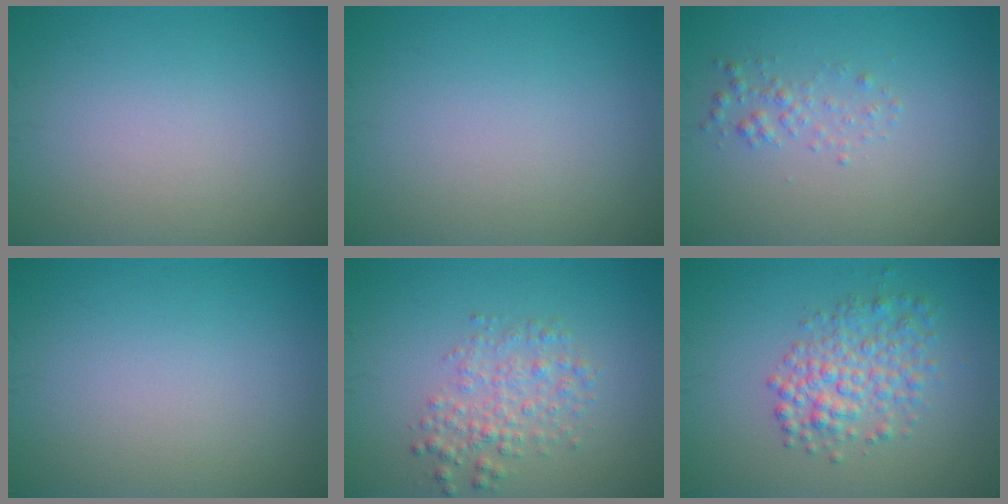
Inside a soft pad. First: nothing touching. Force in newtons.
{"total": 0.0}
{"total": 1.3, "press": 1.3, "slide": 0.0}
{"total": 0.0}
{"total": 2.9, "press": 2.9, "slide": 0.1}
{"total": 3.9, "press": 3.9, "slide": 0.2}